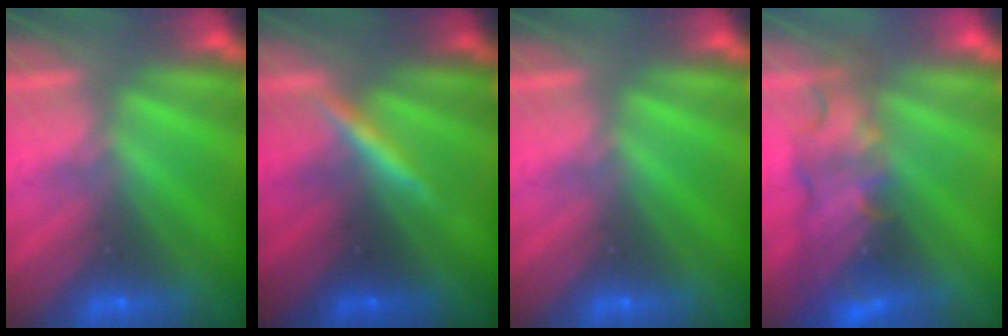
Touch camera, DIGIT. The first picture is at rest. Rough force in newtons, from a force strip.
{"total": 3.4}
{"total": 0.0}
{"total": 3.8}